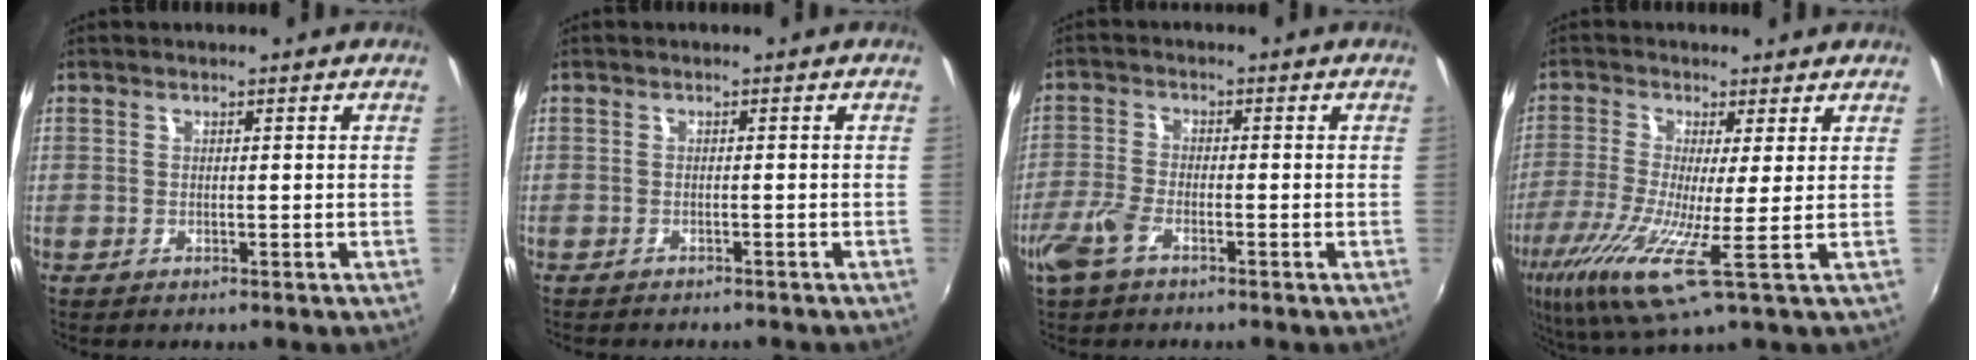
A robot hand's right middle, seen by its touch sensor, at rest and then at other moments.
{"total": 2.7, "force": [-2.5, 0.7, 0.8], "torque": [-0.021, -0.012, -0.037]}
{"total": 5.4, "force": [-3.3, 2.2, 3.7], "torque": [-0.091, -0.006, -0.067]}
{"total": 11.7, "force": [-2.9, 1.1, 11.2], "torque": [-0.243, -0.033, -0.062]}